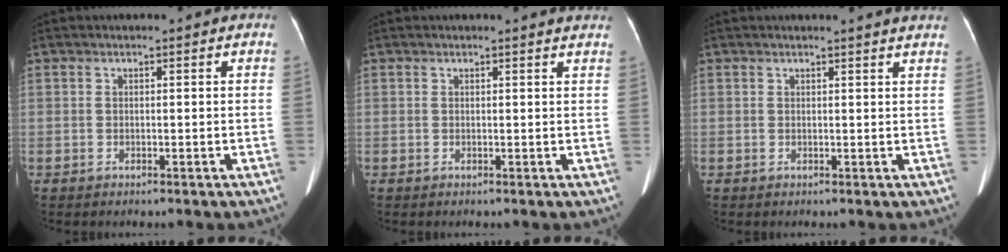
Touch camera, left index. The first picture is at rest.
{"total": 3.1, "force": [3.1, 0.0, 0.7], "torque": [-0.012, -0.002, 0.019]}
{"total": 4.3, "force": [4.0, -0.4, 1.4], "torque": [-0.019, 0.002, 0.031]}